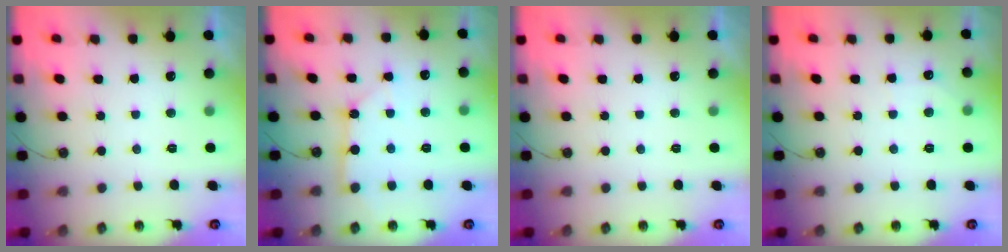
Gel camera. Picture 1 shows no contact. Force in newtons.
{"total": 3.5, "press": 3.4, "slide": 0.2}
{"total": 0.0}
{"total": 2.8, "press": 2.8, "slide": 0.4}